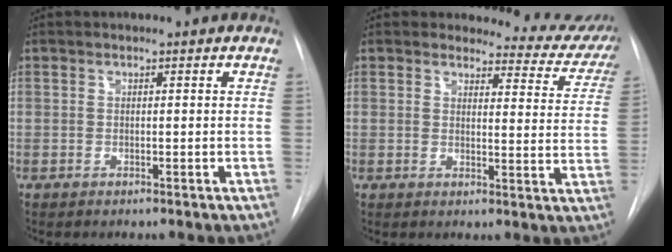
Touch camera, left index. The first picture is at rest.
{"total": 12.1, "force": [11.7, 2.9, 0.8], "torque": [0.025, -0.070, 0.101]}